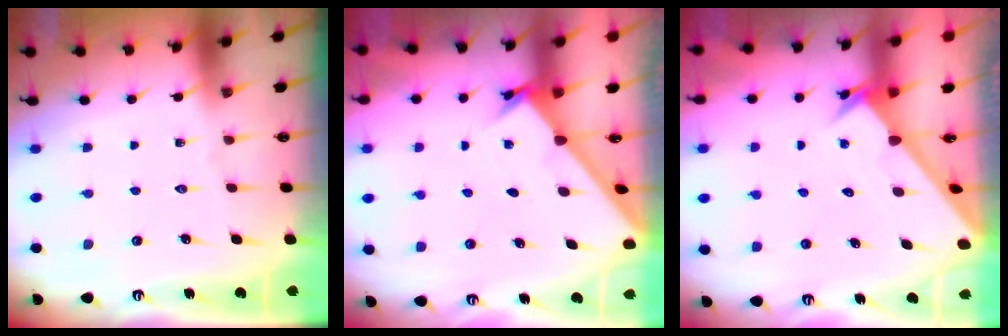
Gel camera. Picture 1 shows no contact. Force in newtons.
{"total": 1.7, "press": 1.7, "slide": 0.2}
{"total": 2.2, "press": 2.2, "slide": 0.2}